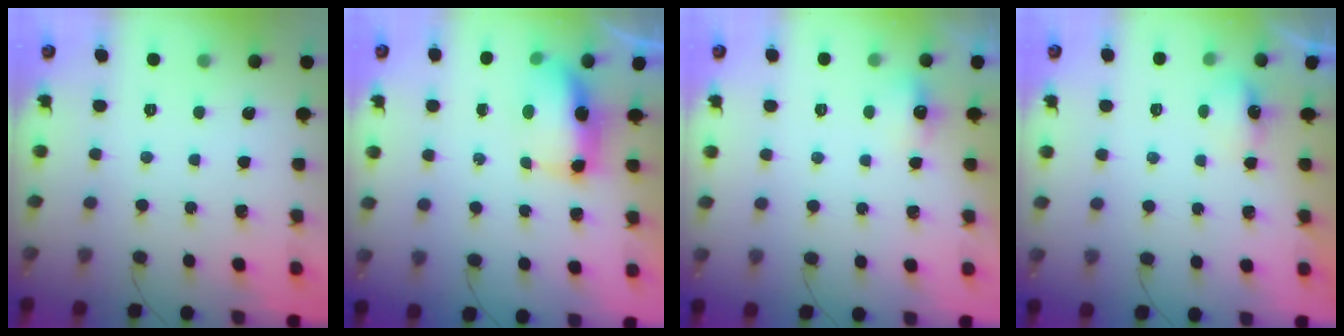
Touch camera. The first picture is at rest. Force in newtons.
{"total": 7.0, "press": 6.7, "slide": 1.9}
{"total": 4.4, "press": 4.1, "slide": 1.6}
{"total": 3.7, "press": 3.5, "slide": 1.1}